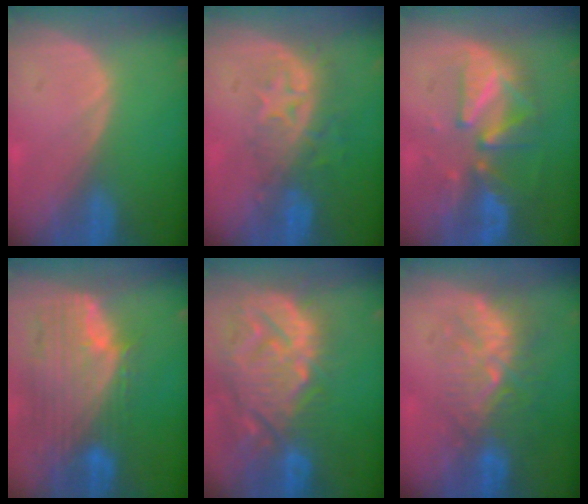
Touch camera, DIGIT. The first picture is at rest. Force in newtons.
{"total": 8.5, "press": 7.3, "slide": 4.4}
{"total": 9.3, "press": 8.5, "slide": 3.7}
{"total": 11.8, "press": 10.1, "slide": 6.1}
{"total": 14.5, "press": 12.4, "slide": 7.6}
{"total": 9.1, "press": 8.4, "slide": 3.5}